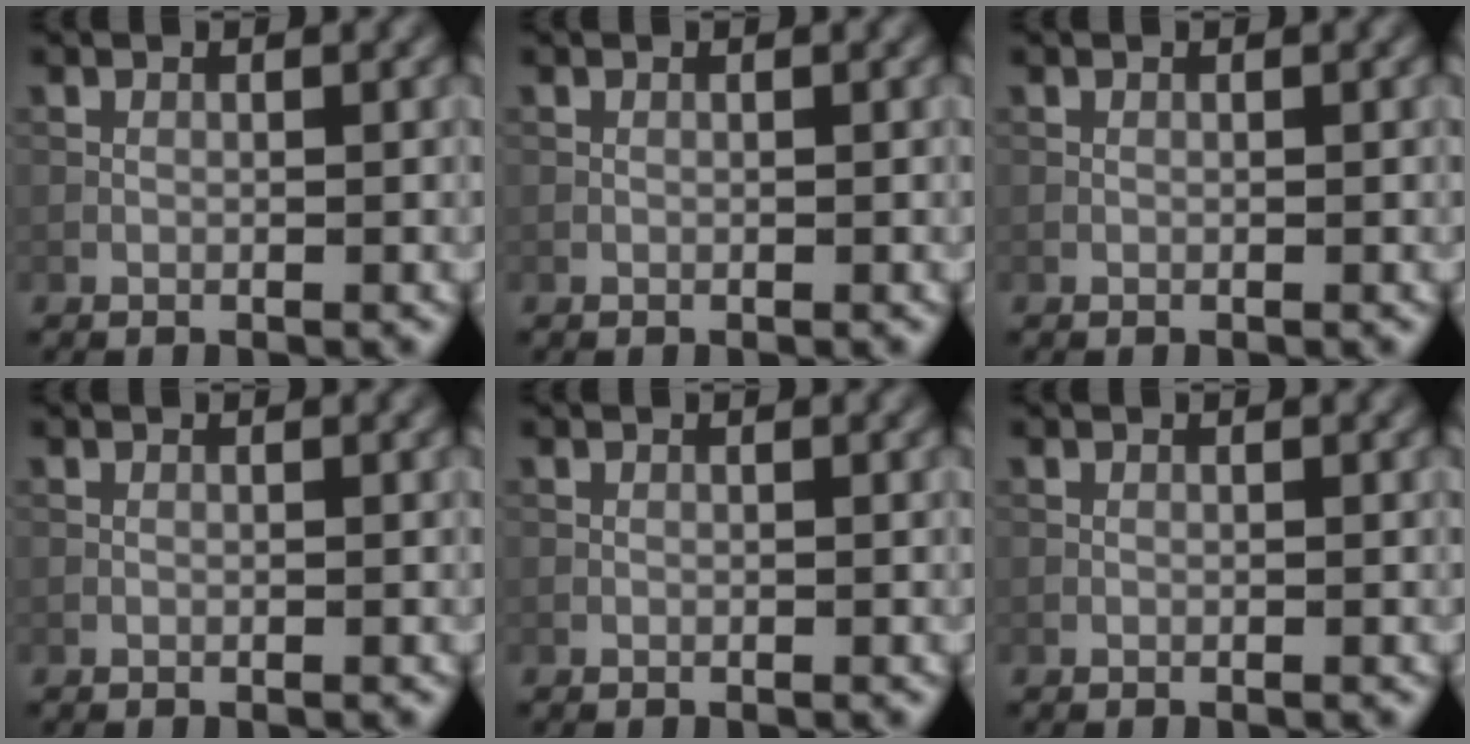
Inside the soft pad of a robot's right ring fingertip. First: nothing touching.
{"total": 0.0}
{"total": 0.0}
{"total": 0.0}
{"total": 0.0}
{"total": 0.0}